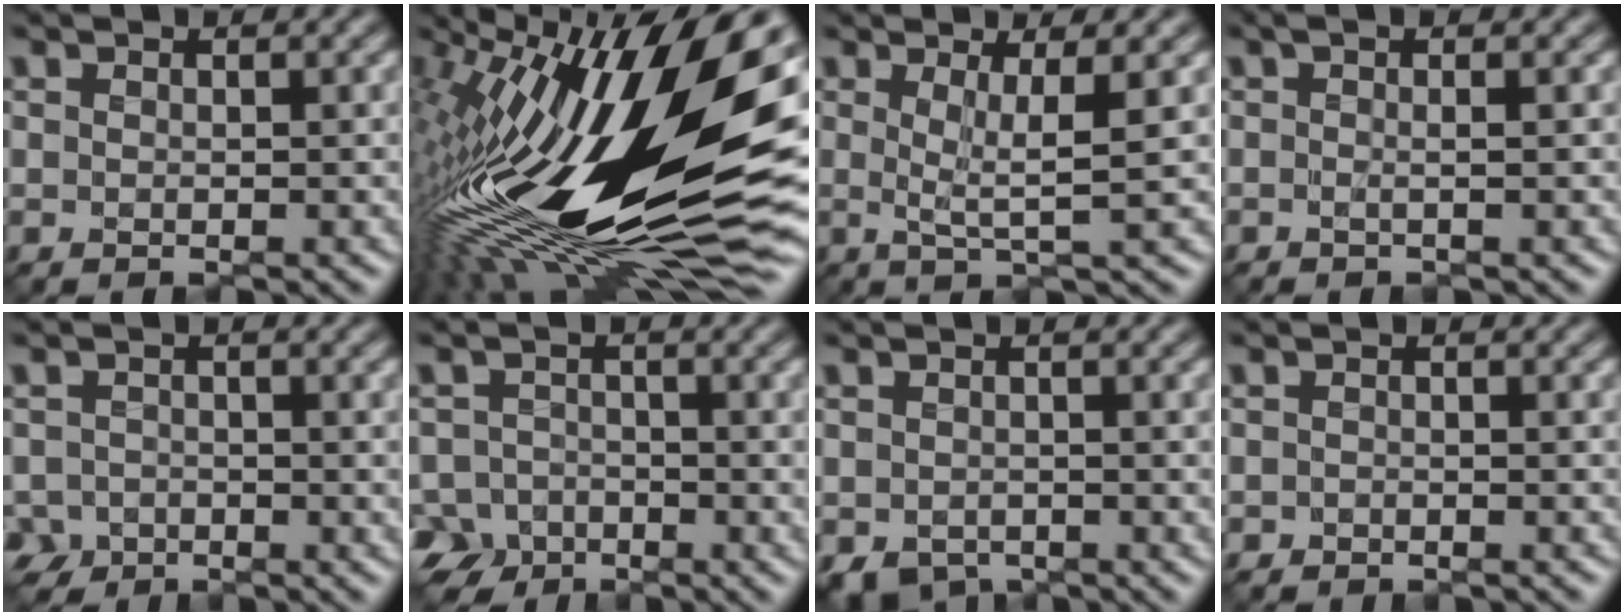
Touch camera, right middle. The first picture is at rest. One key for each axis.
{"total": 20.4, "fx": 0.8, "fy": 8.0, "fz": 18.7, "tx": -0.336, "ty": -0.036, "tz": -0.008}
{"total": 3.0, "fx": 0.2, "fy": 0.0, "fz": 3.0, "tx": -0.049, "ty": -0.003, "tz": 0.000}
{"total": 2.0, "fx": 0.8, "fy": 0.6, "fz": 1.7, "tx": -0.014, "ty": 0.012, "tz": -0.008}
{"total": 2.0, "fx": -1.2, "fy": 1.6, "fz": 0.3, "tx": -0.007, "ty": -0.002, "tz": -0.030}
{"total": 5.0, "fx": -3.5, "fy": 3.5, "fz": 0.8, "tx": -0.002, "ty": 0.000, "tz": -0.074}
{"total": 2.3, "fx": -1.5, "fy": 1.5, "fz": 1.0, "tx": -0.017, "ty": -0.007, "tz": -0.030}
{"total": 0.6, "fx": -0.6, "fy": 0.1, "fz": -0.2, "tx": 0.005, "ty": 0.001, "tz": -0.013}